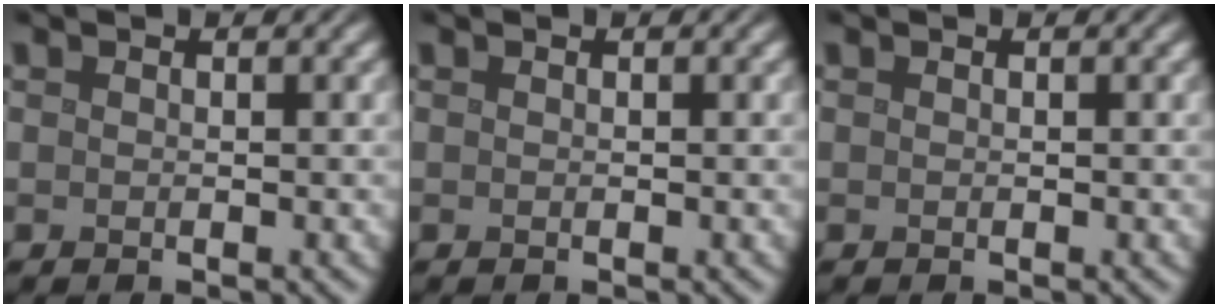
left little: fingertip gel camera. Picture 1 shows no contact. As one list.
[{"total": 0.0}, {"total": 0.0}]